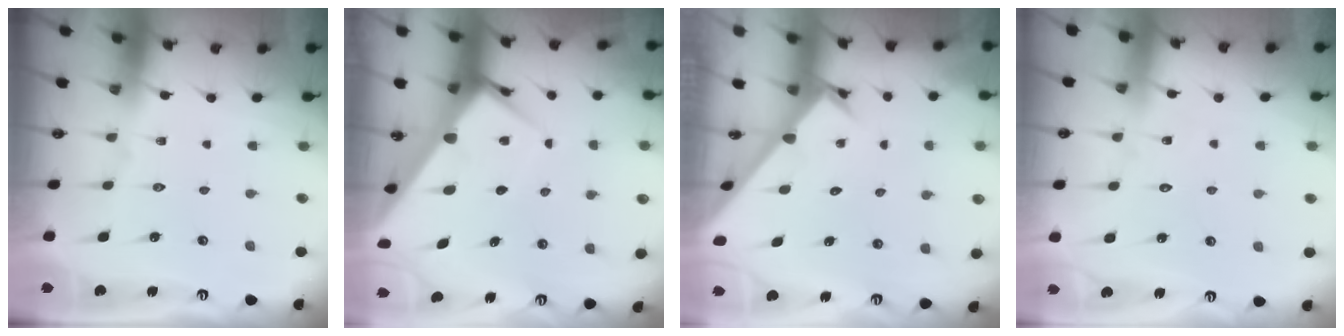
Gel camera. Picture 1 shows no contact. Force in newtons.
{"total": 7.3, "press": 7.3, "slide": 0.7}
{"total": 2.8, "press": 2.7, "slide": 0.3}
{"total": 4.0, "press": 4.0, "slide": 0.3}